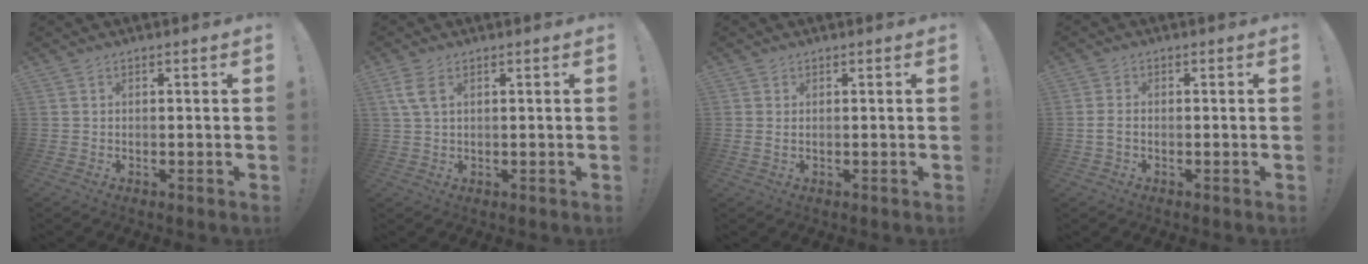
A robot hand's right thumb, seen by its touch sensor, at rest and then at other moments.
{"total": 5.1, "force": [1.9, 2.6, 3.9], "torque": [-0.084, 0.003, 0.036]}
{"total": 1.0, "force": [0.6, 0.4, 0.7], "torque": [-0.010, -0.001, 0.010]}
{"total": 2.4, "force": [-0.4, 1.5, 1.9], "torque": [-0.045, 0.006, -0.007]}